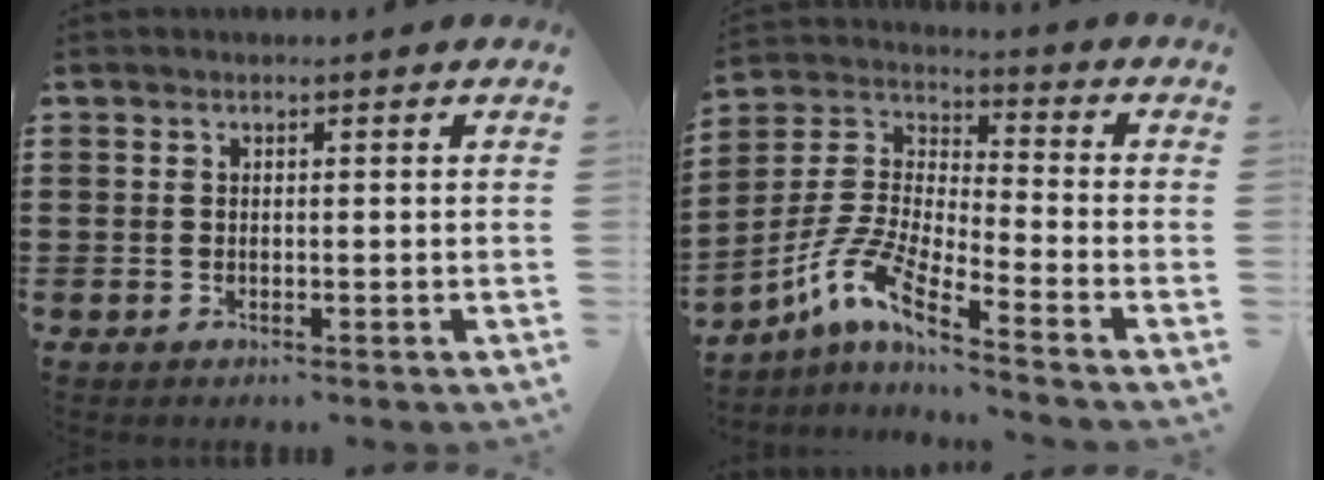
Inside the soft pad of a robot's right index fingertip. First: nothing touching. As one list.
[{"total": 7.8, "force": [-5.8, 1.0, 5.1], "torque": [-0.141, -0.024, -0.125]}]